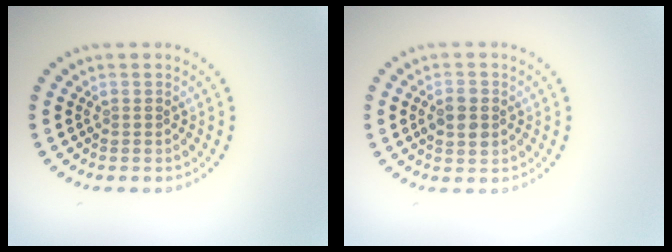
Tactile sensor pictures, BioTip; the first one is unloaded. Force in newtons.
{"total": 2.5, "press": 2.5, "slide": 0.2}